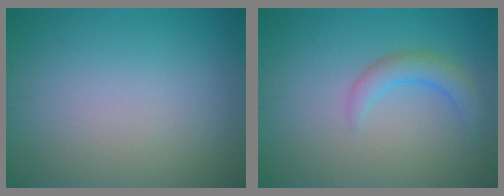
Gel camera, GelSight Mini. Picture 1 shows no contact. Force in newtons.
{"total": 2.4, "press": 2.4, "slide": 0.3}